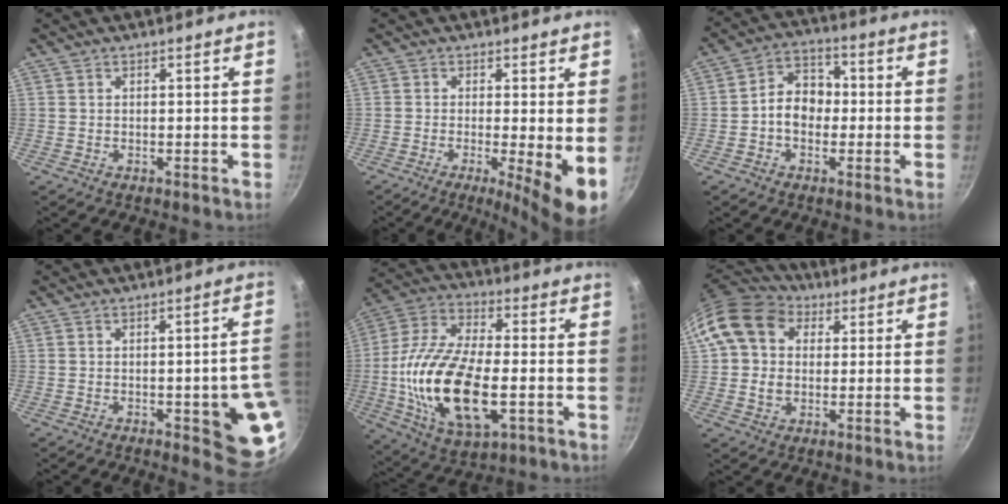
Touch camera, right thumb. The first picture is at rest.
{"total": 8.5, "force": [-1.2, 1.4, 8.3], "torque": [-0.119, -0.015, -0.017]}
{"total": 8.4, "force": [-0.8, 6.5, 5.1], "torque": [-0.041, 0.030, -0.027]}
{"total": 12.7, "force": [-2.9, 3.7, 11.8], "torque": [-0.091, 0.014, -0.035]}
{"total": 22.5, "force": [-3.8, 10.7, 19.4], "torque": [-0.377, 0.015, -0.073]}
{"total": 13.6, "force": [4.1, 10.7, 7.4], "torque": [-0.120, 0.012, 0.061]}